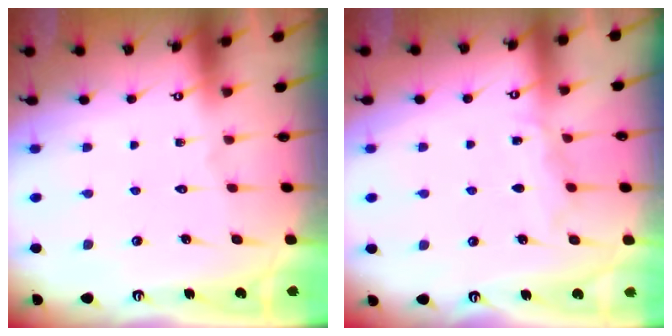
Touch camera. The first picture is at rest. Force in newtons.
{"total": 5.2, "press": 5.2, "slide": 0.2}